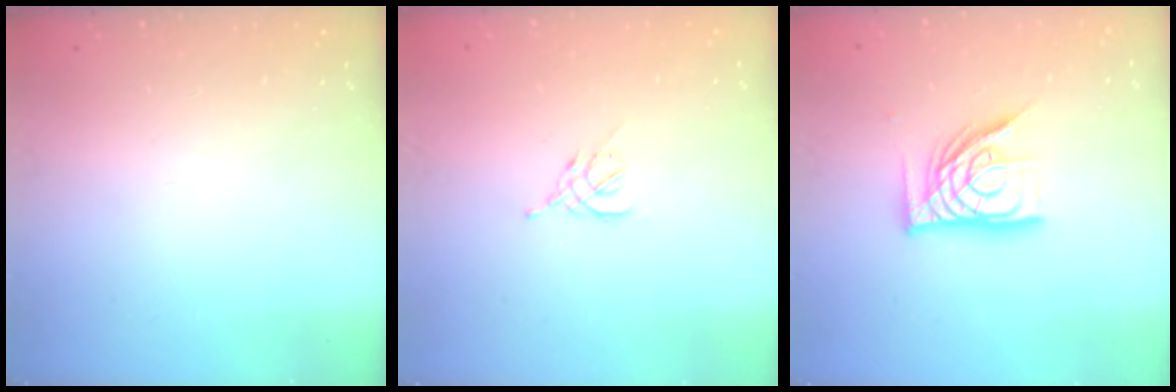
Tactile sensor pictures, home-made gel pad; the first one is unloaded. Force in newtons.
{"total": 2.6, "press": 2.5, "slide": 0.7}
{"total": 14.0, "press": 14.0, "slide": 1.1}